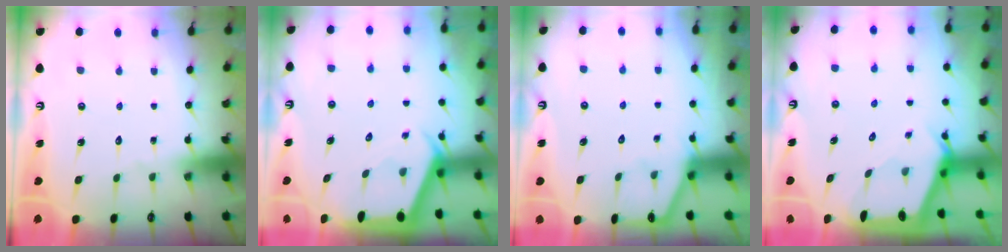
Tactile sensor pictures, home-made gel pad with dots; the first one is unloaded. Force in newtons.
{"total": 2.3, "press": 2.3, "slide": 0.3}
{"total": 2.1, "press": 2.1, "slide": 0.3}
{"total": 2.3, "press": 2.3, "slide": 0.3}